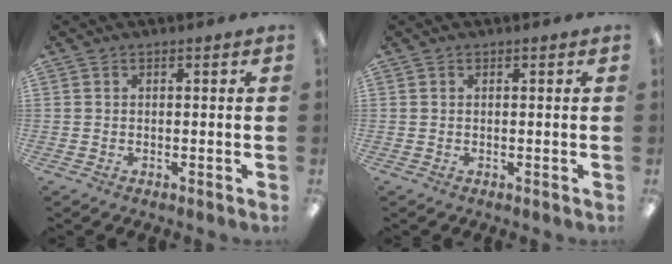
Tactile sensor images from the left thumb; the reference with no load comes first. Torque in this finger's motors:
{"motor_torque": [0.00, 0.00, 0.00, 0.00, 0.00]}